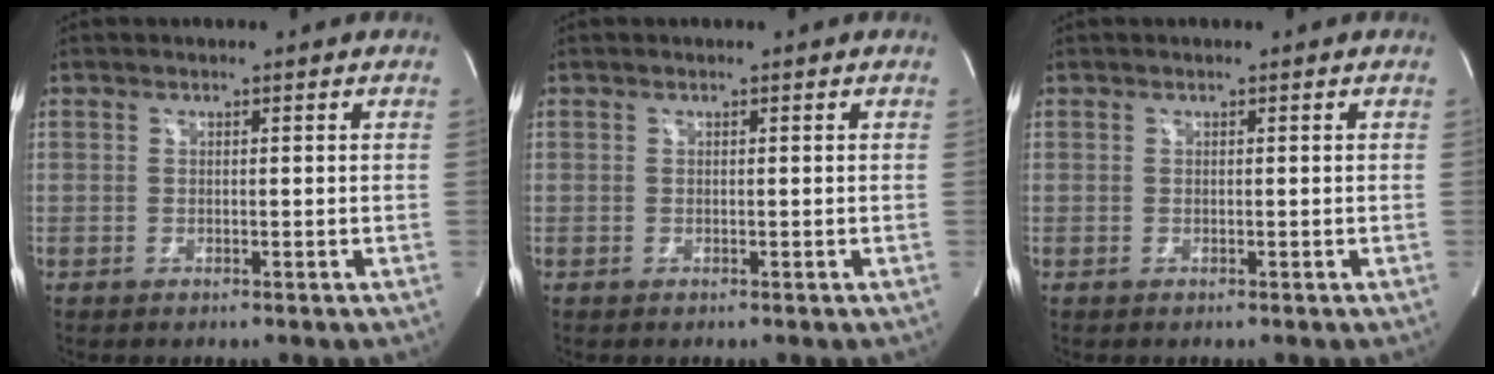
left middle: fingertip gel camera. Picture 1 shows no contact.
{"total": 0.0}
{"total": 0.0}